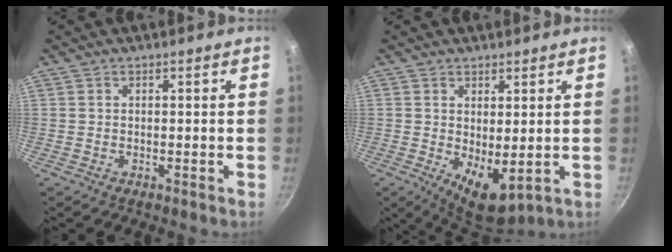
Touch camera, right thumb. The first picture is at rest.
{"total": 6.9, "force": [0.1, 3.1, 6.2], "torque": [-0.080, -0.022, 0.013]}